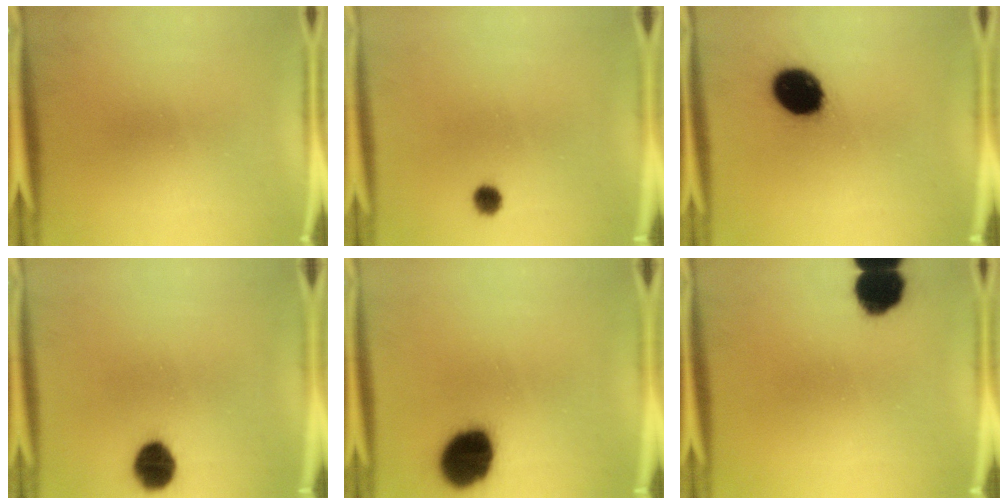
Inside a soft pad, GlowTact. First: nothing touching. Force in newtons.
{"total": 2.4}
{"total": 14.4}
{"total": 7.6}
{"total": 15.9}
{"total": 10.2}